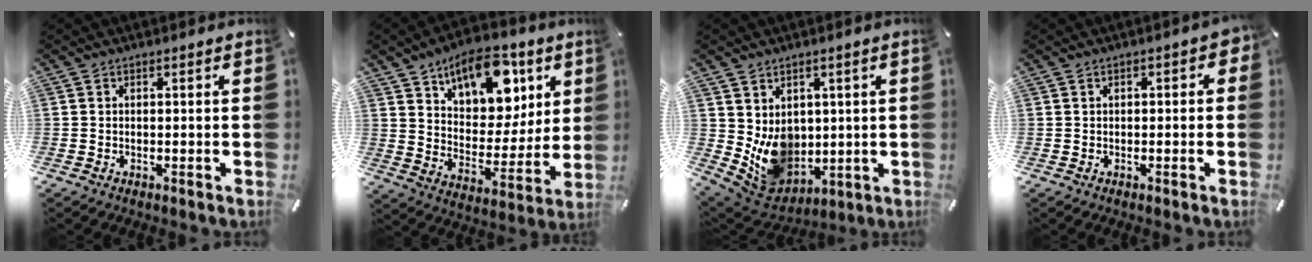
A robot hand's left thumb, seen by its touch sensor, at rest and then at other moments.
{"total": 16.4, "force": [10.4, 9.5, 8.5], "torque": [-0.127, -0.061, 0.181]}
{"total": 10.2, "force": [1.2, 9.2, 4.2], "torque": [-0.084, -0.036, 0.035]}
{"total": 1.7, "force": [-0.2, 1.0, 1.3], "torque": [-0.015, 0.004, -0.007]}